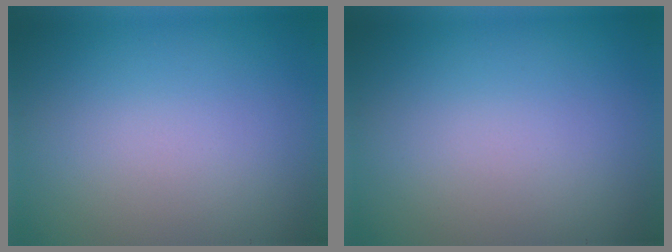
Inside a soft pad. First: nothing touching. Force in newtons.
{"total": 0.0}